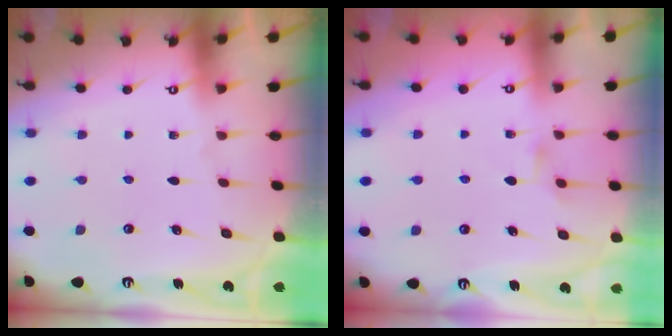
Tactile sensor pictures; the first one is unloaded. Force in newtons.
{"total": 3.0, "press": 3.0, "slide": 0.5}